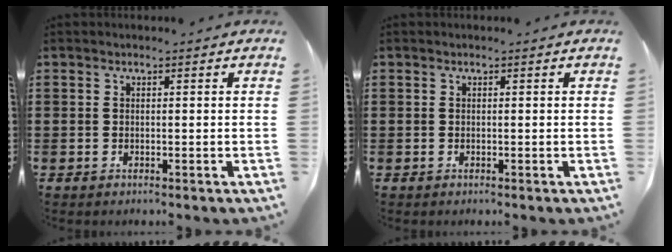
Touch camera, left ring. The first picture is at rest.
{"total": 0.0}